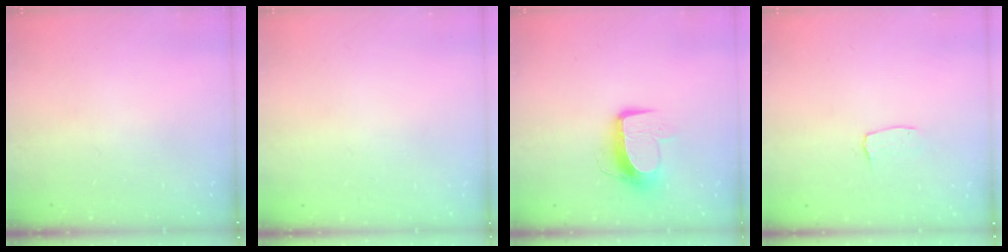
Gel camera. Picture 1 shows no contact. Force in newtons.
{"total": 0.0}
{"total": 9.8, "press": 9.8, "slide": 0.5}
{"total": 3.7, "press": 3.7, "slide": 0.2}